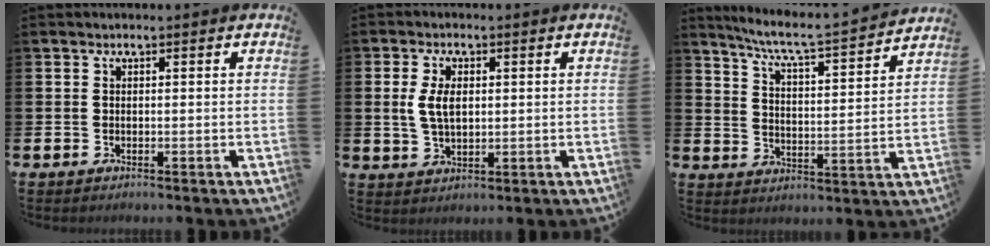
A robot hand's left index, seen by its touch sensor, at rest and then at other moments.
{"total": 4.3, "force": [1.1, 2.4, 3.4], "torque": [-0.060, 0.005, 0.015]}
{"total": 6.6, "force": [6.1, 0.1, 2.7], "torque": [-0.080, -0.047, 0.099]}